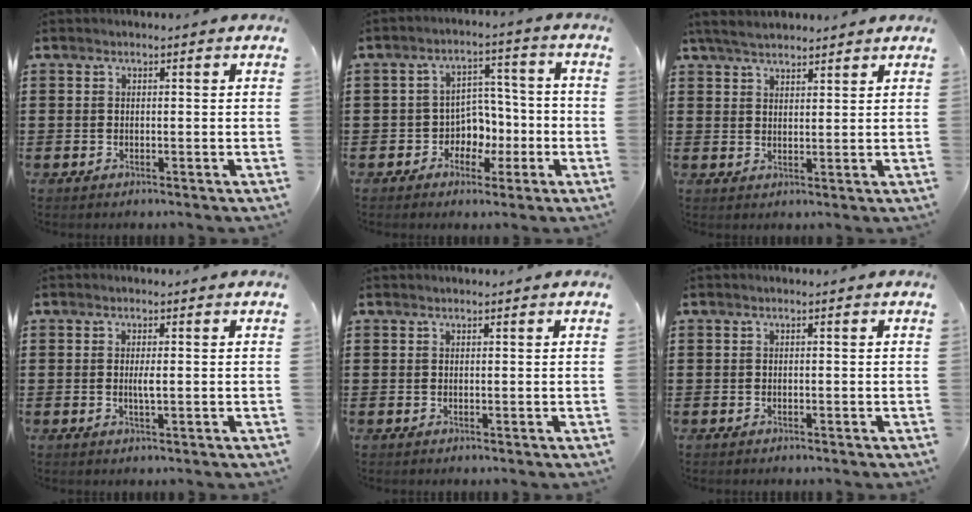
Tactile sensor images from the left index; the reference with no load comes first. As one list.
[{"total": 5.5, "force": [-1.6, 4.8, 2.2], "torque": [-0.047, 0.006, -0.031]}, {"total": 4.0, "force": [3.7, 0.8, 1.3], "torque": [-0.036, -0.002, 0.070]}, {"total": 1.7, "force": [0.0, 0.2, 1.7], "torque": [-0.032, -0.004, -0.002]}, {"total": 0.5, "force": [0.5, 0.1, 0.1], "torque": [-0.003, 0.000, 0.011]}, {"total": 0.0}]